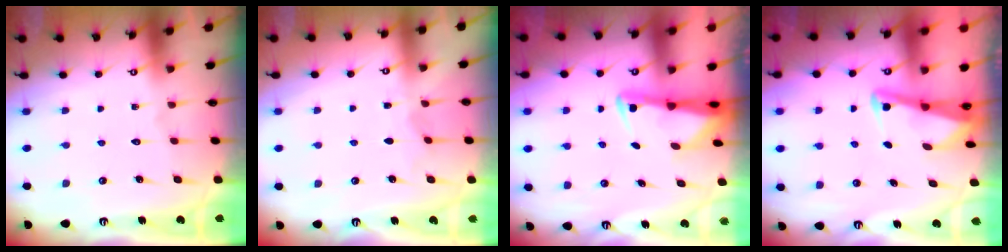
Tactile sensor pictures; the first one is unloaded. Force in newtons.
{"total": 3.3, "press": 3.3, "slide": 0.0}
{"total": 3.0, "press": 2.9, "slide": 0.5}
{"total": 2.9, "press": 2.8, "slide": 0.4}